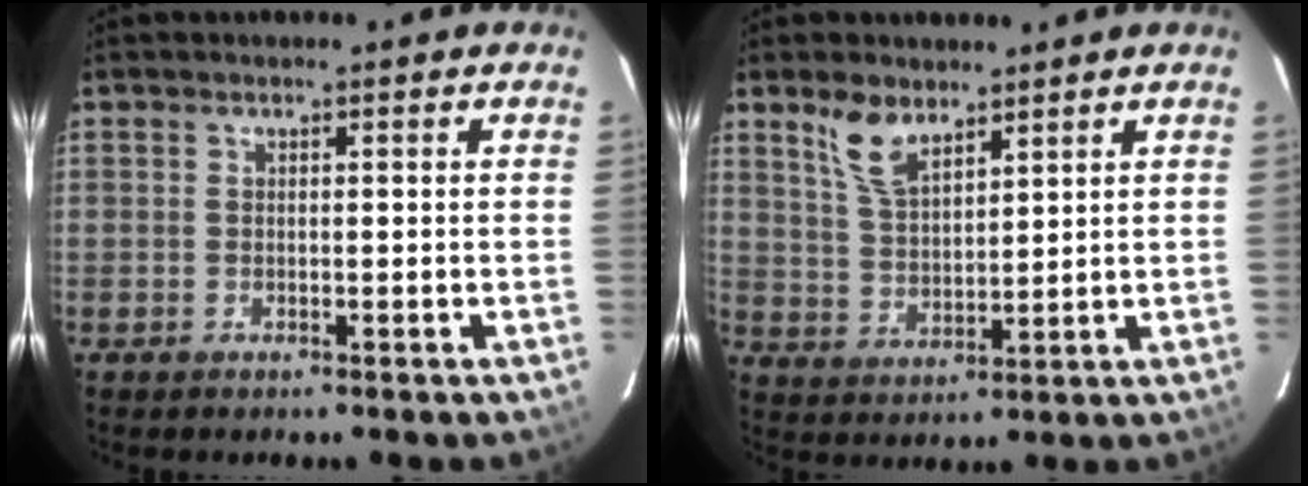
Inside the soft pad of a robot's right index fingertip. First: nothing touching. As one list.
[{"total": 7.2, "force": [5.0, 3.1, 4.2], "torque": [-0.080, 0.007, 0.103]}]